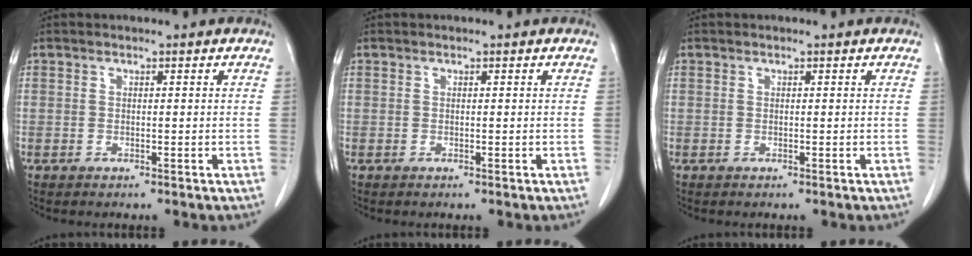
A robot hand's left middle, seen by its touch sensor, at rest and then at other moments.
{"total": 0.0}
{"total": 0.0}